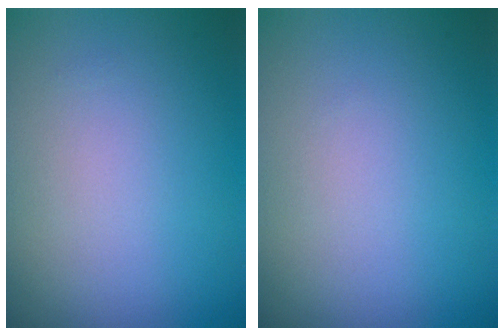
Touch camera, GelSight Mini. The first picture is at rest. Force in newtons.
{"total": 0.0}